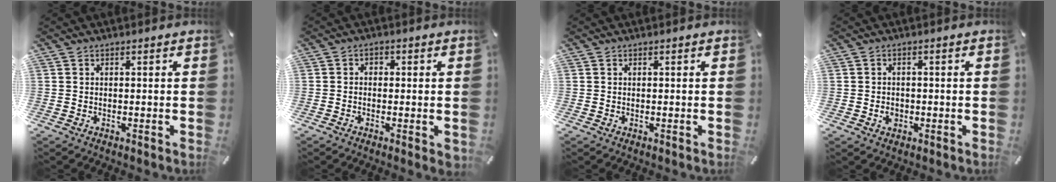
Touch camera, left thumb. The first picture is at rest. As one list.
[{"total": 1.9, "force": [-1.0, 1.2, 0.9], "torque": [-0.016, 0.008, -0.020]}, {"total": 0.0}, {"total": 2.5, "force": [-0.7, 2.0, 1.3], "torque": [-0.027, 0.004, -0.015]}]